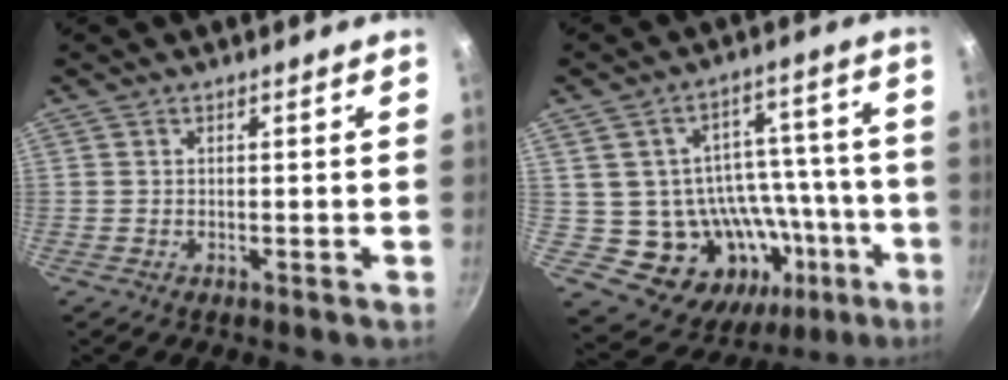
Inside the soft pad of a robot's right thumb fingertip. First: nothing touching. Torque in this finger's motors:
{"motor_torque": [0.35, 0.16, 0.25, -0.77, 0.14]}